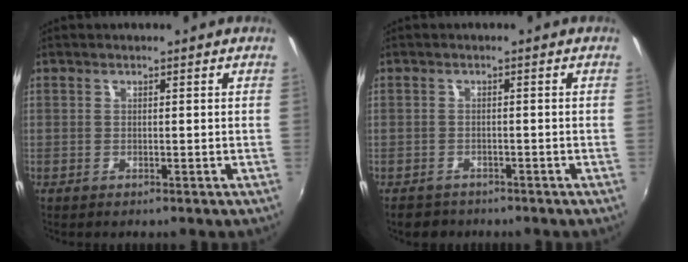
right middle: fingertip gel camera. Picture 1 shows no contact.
{"total": 3.4, "force": [-2.7, 2.0, 0.7], "torque": [-0.023, -0.006, -0.043]}